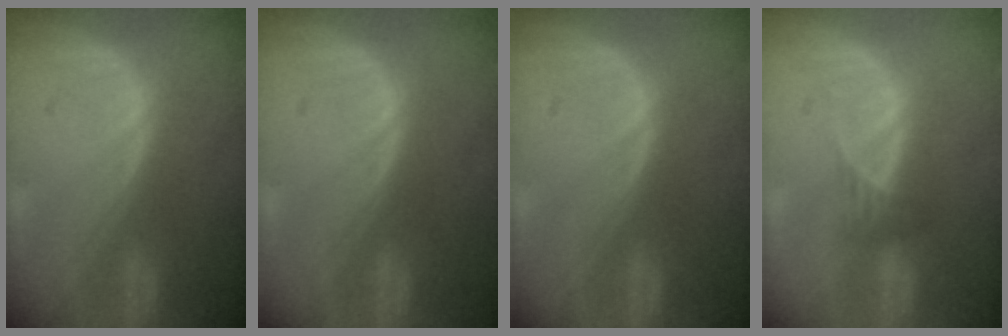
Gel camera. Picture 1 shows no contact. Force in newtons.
{"total": 0.0}
{"total": 0.0}
{"total": 1.6, "press": 1.3, "slide": 0.9}